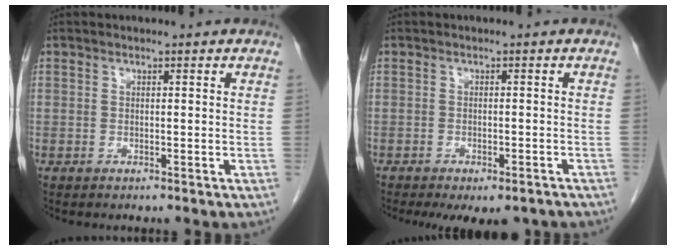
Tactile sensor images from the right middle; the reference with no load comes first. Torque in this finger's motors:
{"motor_torque": [1.33, -0.81, 0.11, 0.05]}